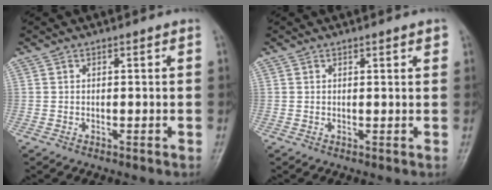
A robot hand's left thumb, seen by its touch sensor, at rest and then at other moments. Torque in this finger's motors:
{"motor_torque": [-0.18, -0.03, -0.08, 0.30, 0.07]}